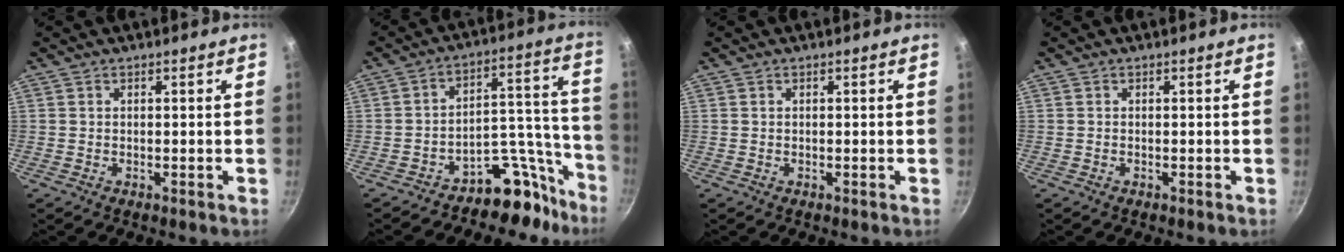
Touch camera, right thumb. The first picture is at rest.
{"total": 11.1, "force": [-8.8, 4.9, 4.6], "torque": [-0.014, 0.136, -0.136]}
{"total": 0.0}
{"total": 0.0}